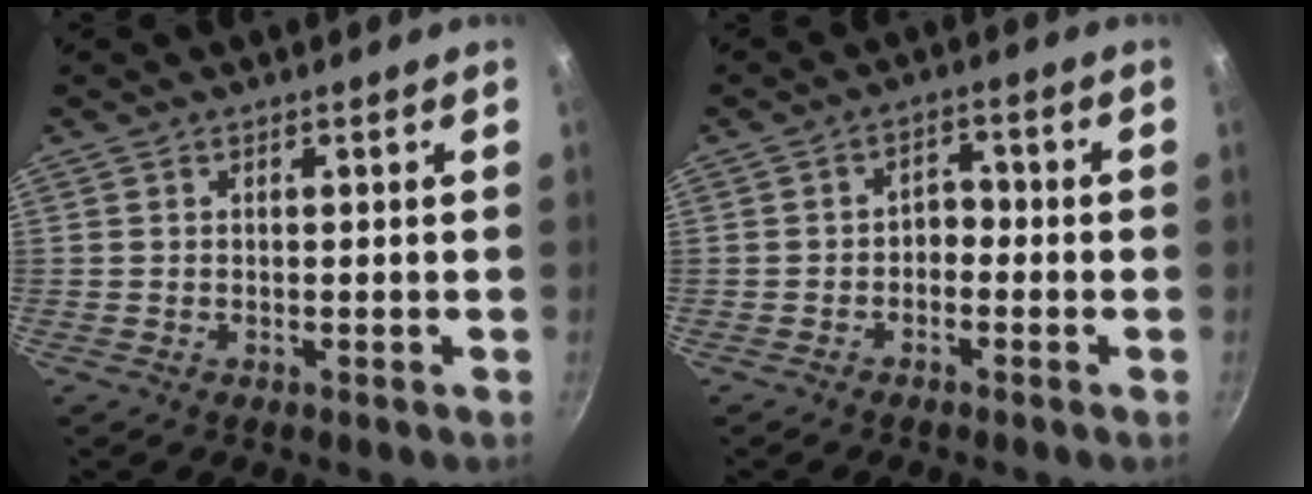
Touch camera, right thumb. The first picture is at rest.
{"total": 2.9, "force": [-1.3, 2.1, 1.7], "torque": [-0.009, 0.019, -0.025]}